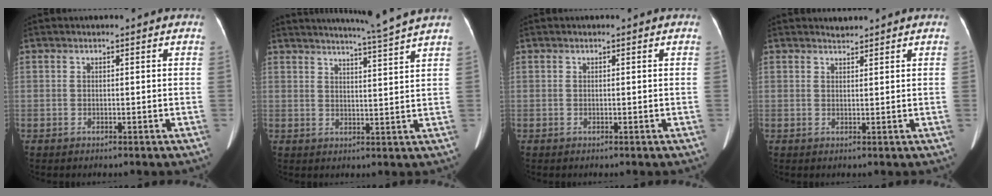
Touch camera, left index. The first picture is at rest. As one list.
[{"total": 8.6, "force": [7.7, -2.5, 2.9], "torque": [-0.047, -0.022, 0.104]}, {"total": 0.0}, {"total": 1.1, "force": [1.1, -0.1, -0.2], "torque": [-0.007, 0.001, 0.021]}]